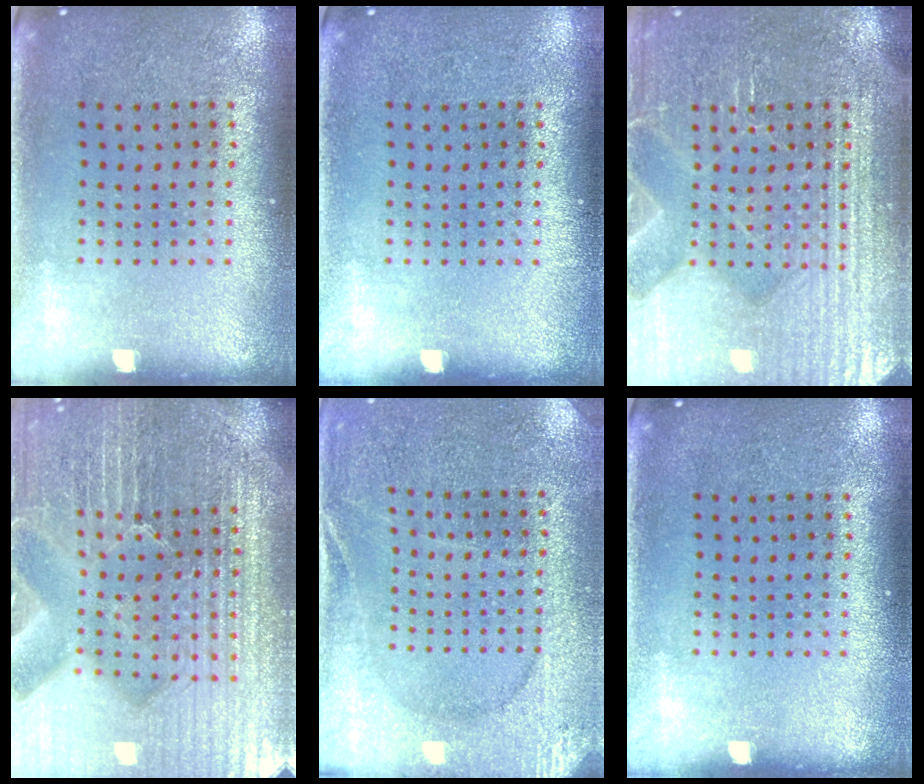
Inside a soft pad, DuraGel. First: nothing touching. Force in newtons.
{"total": 0.0}
{"total": 6.6, "press": 6.6, "slide": 1.0}
{"total": 6.5, "press": 5.8, "slide": 3.1}
{"total": 2.7, "press": 2.7, "slide": 0.3}
{"total": 0.0}